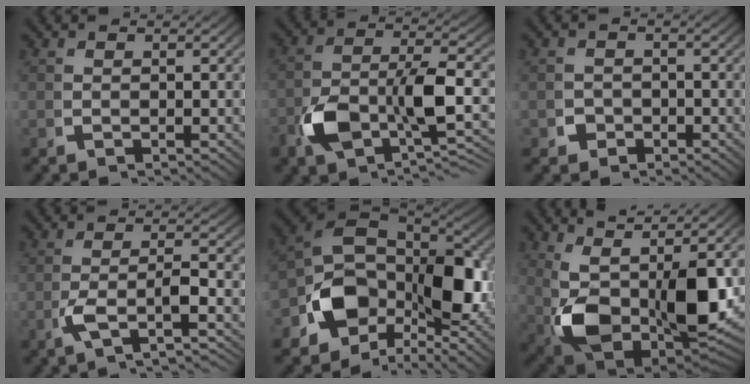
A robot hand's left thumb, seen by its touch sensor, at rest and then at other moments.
{"total": 7.2, "force": [-2.9, 3.4, 5.6], "torque": [-0.127, -0.018, -0.044]}
{"total": 1.8, "force": [-1.0, 1.4, -0.1], "torque": [0.001, -0.003, -0.019]}
{"total": 3.9, "force": [-1.7, 1.1, 3.3], "torque": [-0.077, -0.001, -0.030]}
{"total": 12.5, "force": [-0.8, 8.1, 9.5], "torque": [-0.198, -0.032, -0.011]}
{"total": 15.4, "force": [-0.2, 9.2, 12.3], "torque": [-0.259, -0.069, 0.031]}